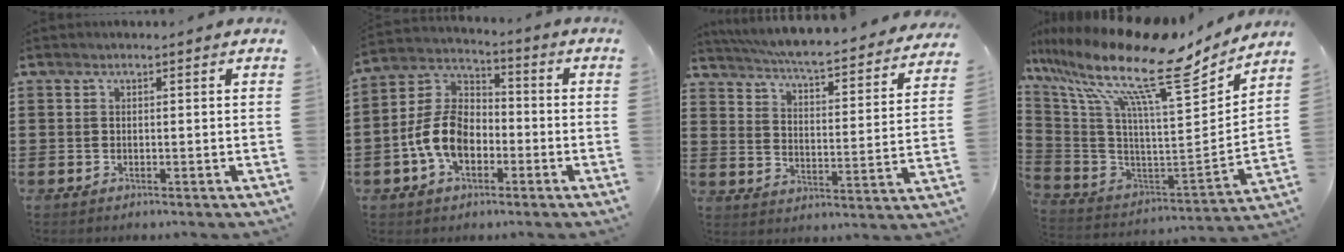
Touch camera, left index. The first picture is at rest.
{"total": 9.3, "force": [-3.1, 5.9, 6.4], "torque": [-0.172, 0.002, -0.069]}
{"total": 5.5, "force": [5.1, -0.4, 2.0], "torque": [-0.063, -0.047, 0.082]}
{"total": 16.9, "force": [11.5, 3.3, 12.0], "torque": [-0.239, -0.079, 0.172]}